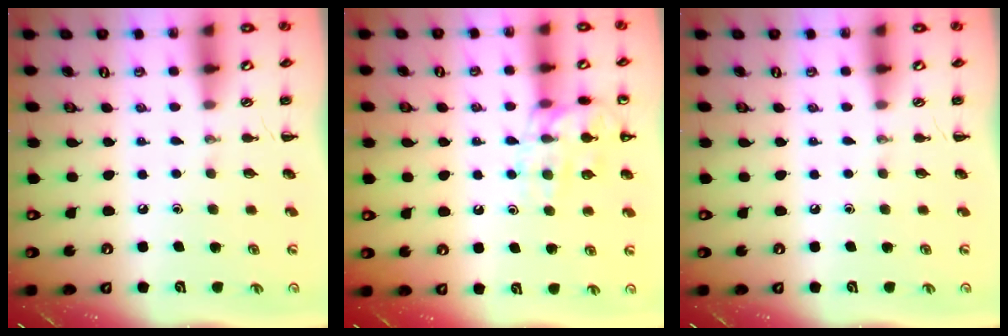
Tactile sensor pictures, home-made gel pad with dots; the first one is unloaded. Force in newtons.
{"total": 13.4, "press": 13.4, "slide": 1.3}
{"total": 0.0}